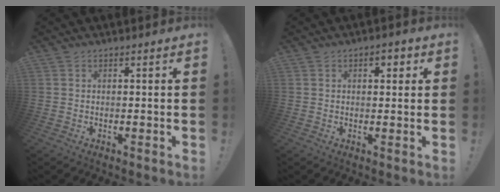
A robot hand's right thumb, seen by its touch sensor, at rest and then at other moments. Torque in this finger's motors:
{"motor_torque": [0.34, 0.52, 0.27, 0.06, 0.00]}